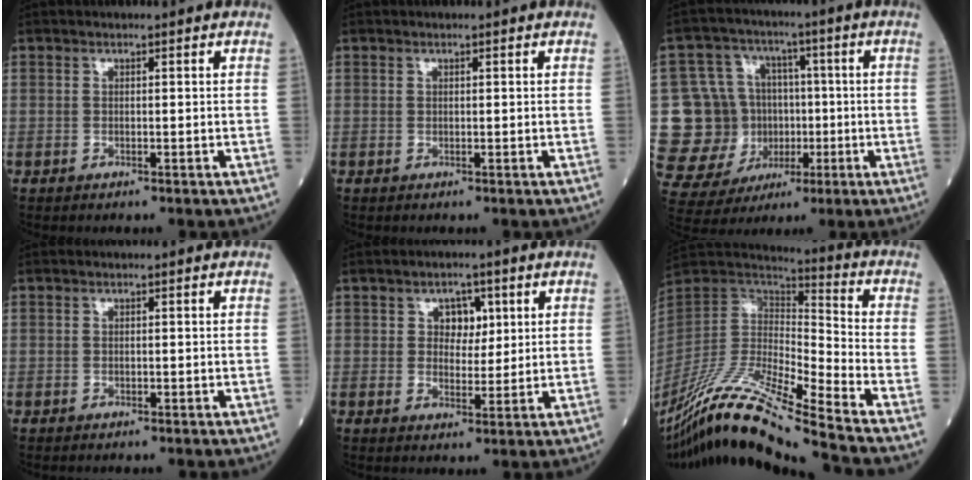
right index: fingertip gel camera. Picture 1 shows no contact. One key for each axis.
{"total": 0.0}
{"total": 14.2, "fx": -0.9, "fy": 12.3, "fz": 7.0, "tx": -0.145, "ty": 0.043, "tz": 0.016}
{"total": 0.0}
{"total": 4.1, "fx": 1.5, "fy": 2.8, "fz": 2.6, "tx": -0.030, "ty": 0.006, "tz": 0.024}
{"total": 19.5, "fx": -15.4, "fy": -0.8, "fz": 11.8, "tx": -0.246, "ty": -0.021, "tz": -0.296}